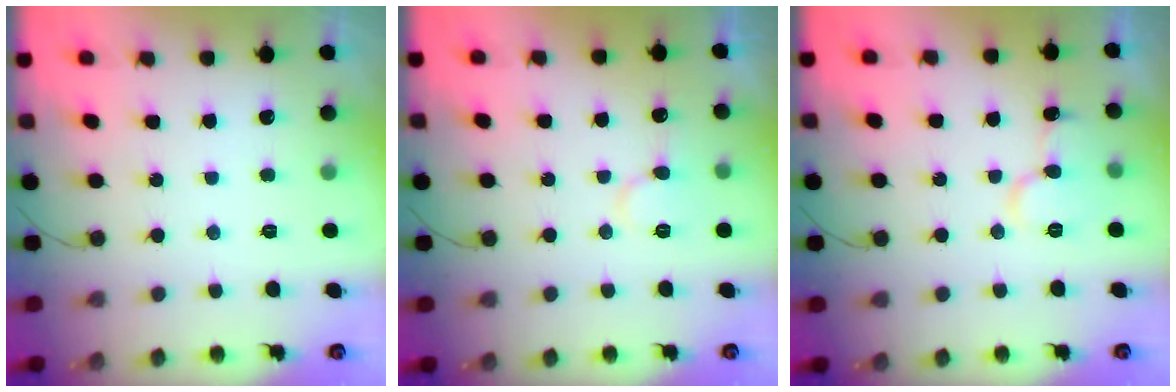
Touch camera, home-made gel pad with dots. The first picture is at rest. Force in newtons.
{"total": 7.8, "press": 7.7, "slide": 1.1}
{"total": 8.5, "press": 8.5, "slide": 1.0}